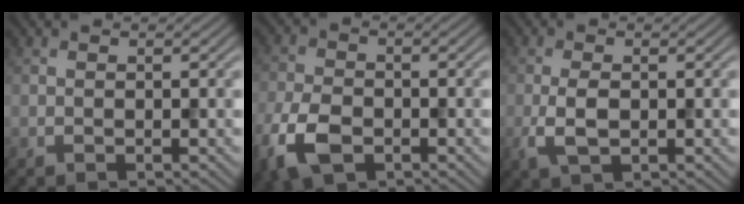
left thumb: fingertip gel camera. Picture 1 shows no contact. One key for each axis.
{"total": 7.4, "fx": -3.5, "fy": 4.3, "fz": 4.8, "tx": -0.126, "ty": -0.014, "tz": -0.075}
{"total": 3.5, "fx": -0.6, "fy": 1.7, "fz": 3.1, "tx": -0.077, "ty": -0.006, "tz": -0.012}